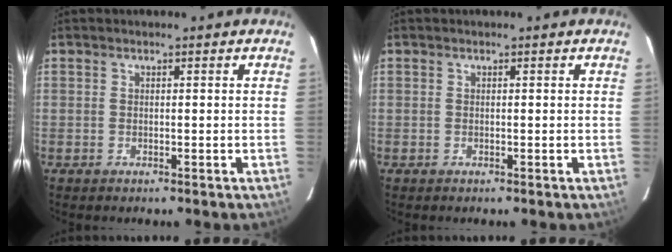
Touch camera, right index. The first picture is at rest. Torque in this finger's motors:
{"motor_torque": [0.00, 0.00, 0.00, 0.00]}